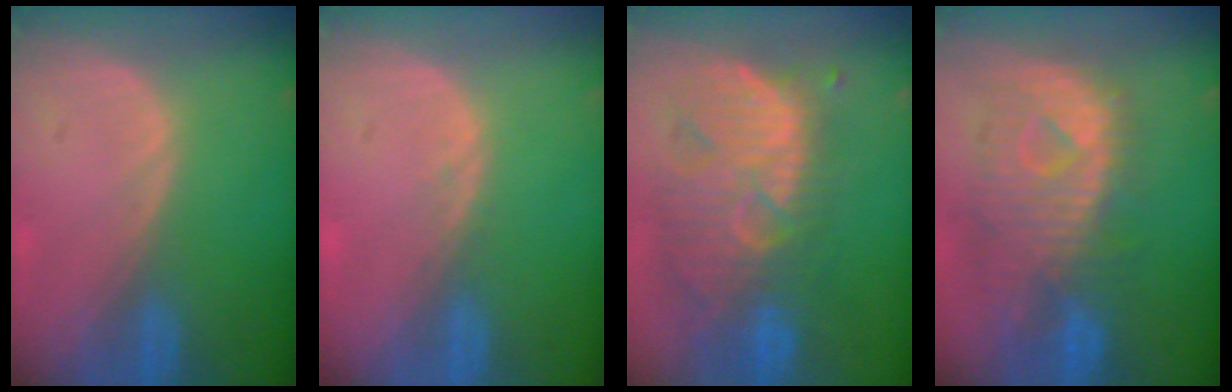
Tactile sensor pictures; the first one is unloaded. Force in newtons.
{"total": 0.6, "press": 0.6, "slide": 0.1}
{"total": 12.1, "press": 11.0, "slide": 4.9}
{"total": 10.7, "press": 9.6, "slide": 4.7}